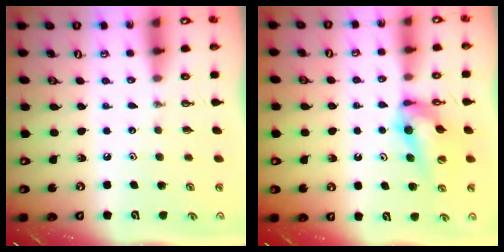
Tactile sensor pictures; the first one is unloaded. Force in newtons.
{"total": 10.3, "press": 10.2, "slide": 1.0}